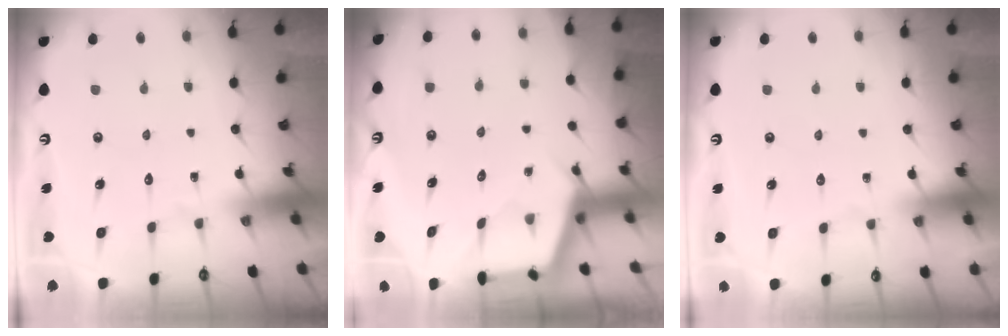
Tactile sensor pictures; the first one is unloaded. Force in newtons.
{"total": 2.6, "press": 2.6, "slide": 0.4}
{"total": 1.9, "press": 1.9, "slide": 0.3}